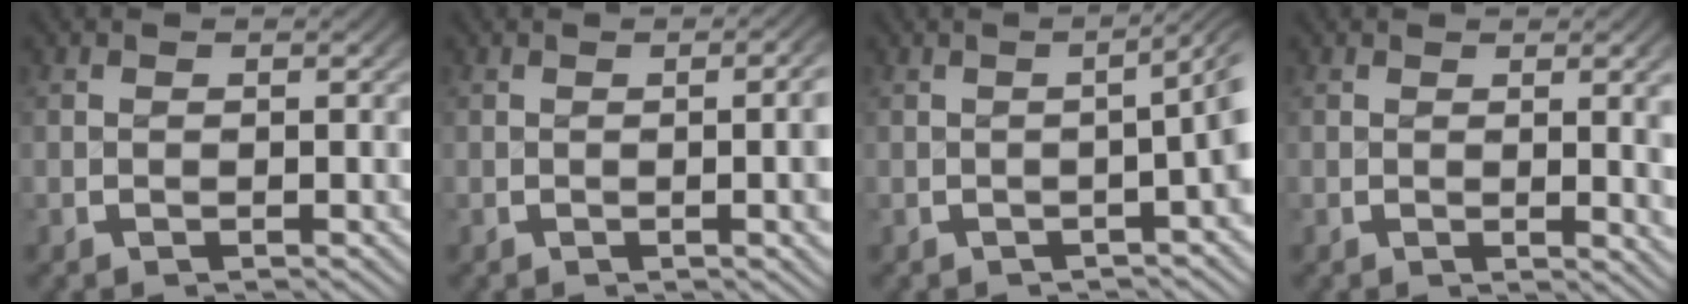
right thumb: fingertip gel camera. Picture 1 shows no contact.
{"total": 4.7, "force": [-0.1, 1.5, 4.5], "torque": [-0.039, 0.013, -0.010]}
{"total": 4.3, "force": [0.6, 1.3, 4.1], "torque": [-0.050, 0.016, 0.001]}
{"total": 3.3, "force": [0.3, 0.6, 3.2], "torque": [-0.033, -0.003, 0.006]}